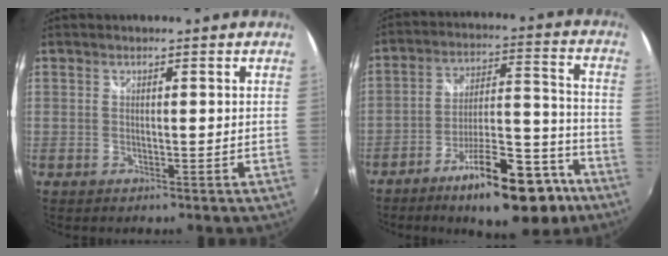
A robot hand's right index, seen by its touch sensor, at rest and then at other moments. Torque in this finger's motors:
{"motor_torque": [1.63, -0.51, 0.77, 0.08]}